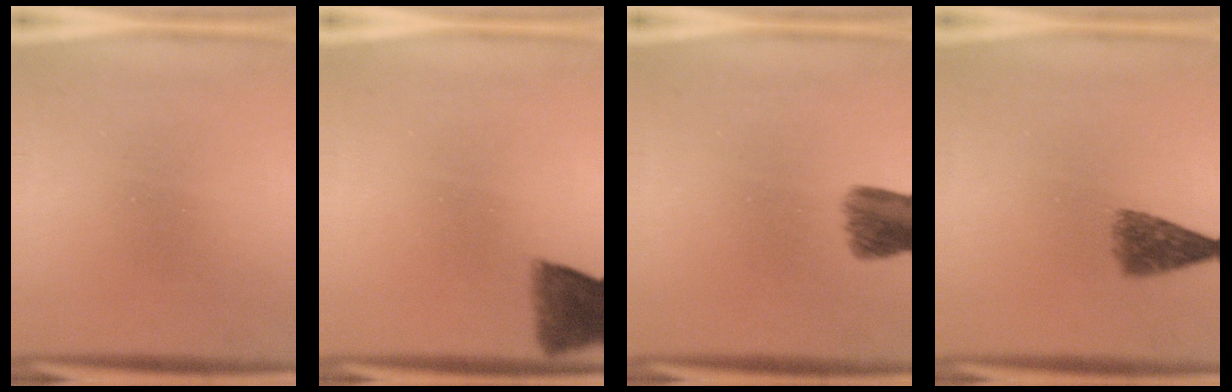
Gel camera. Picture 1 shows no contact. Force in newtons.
{"total": 6.2}
{"total": 6.4}
{"total": 4.8}